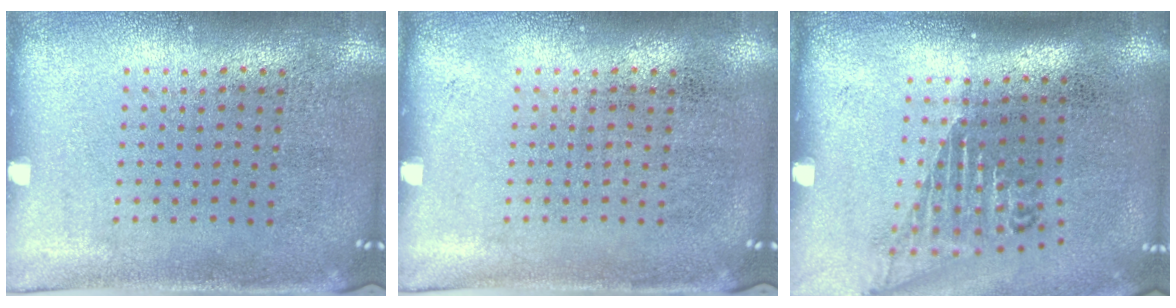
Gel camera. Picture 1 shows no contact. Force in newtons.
{"total": 0.0}
{"total": 1.6, "press": 1.2, "slide": 1.1}